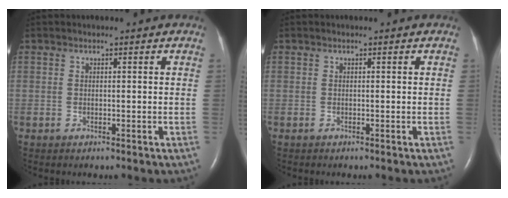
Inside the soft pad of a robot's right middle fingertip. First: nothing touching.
{"total": 0.0}